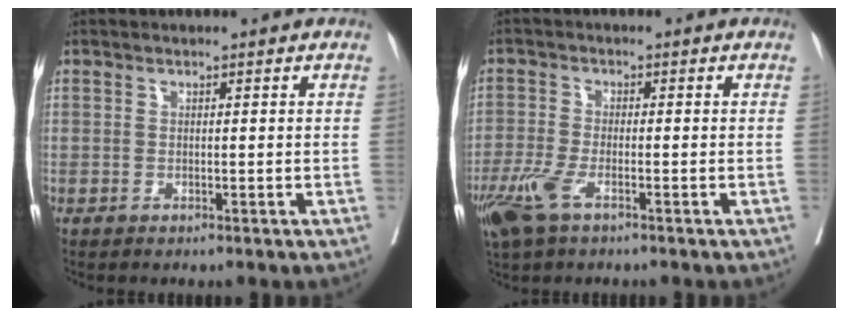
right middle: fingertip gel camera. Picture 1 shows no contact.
{"total": 5.7, "force": [-3.2, 1.8, 4.4], "torque": [-0.105, -0.014, -0.061]}